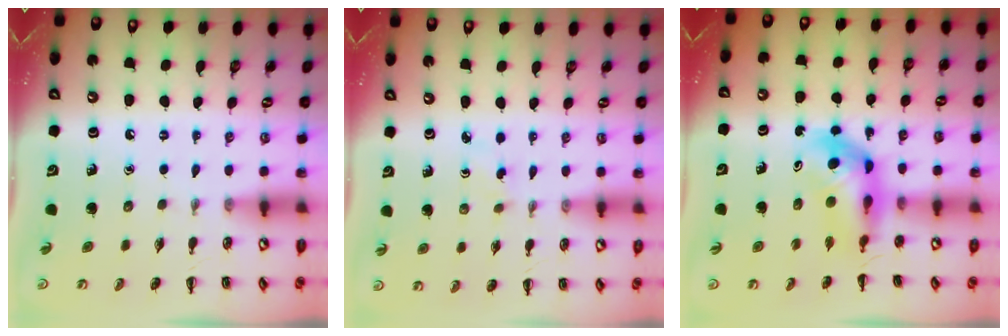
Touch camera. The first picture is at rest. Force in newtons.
{"total": 2.3, "press": 2.1, "slide": 0.9}
{"total": 5.1, "press": 5.0, "slide": 0.9}